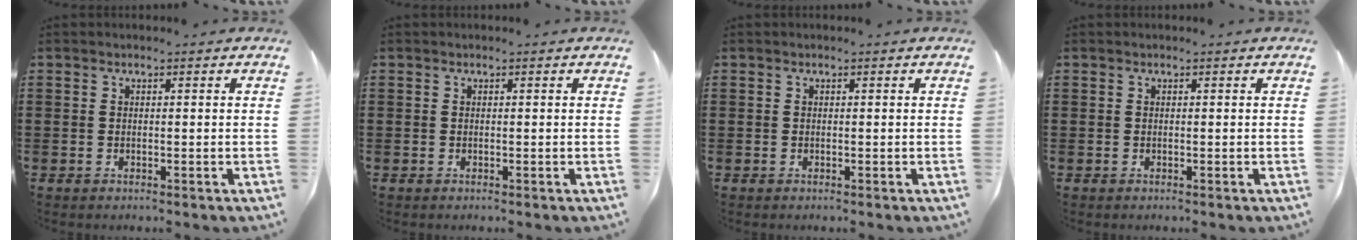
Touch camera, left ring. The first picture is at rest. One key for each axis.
{"total": 0.0}
{"total": 0.0}
{"total": 0.0}